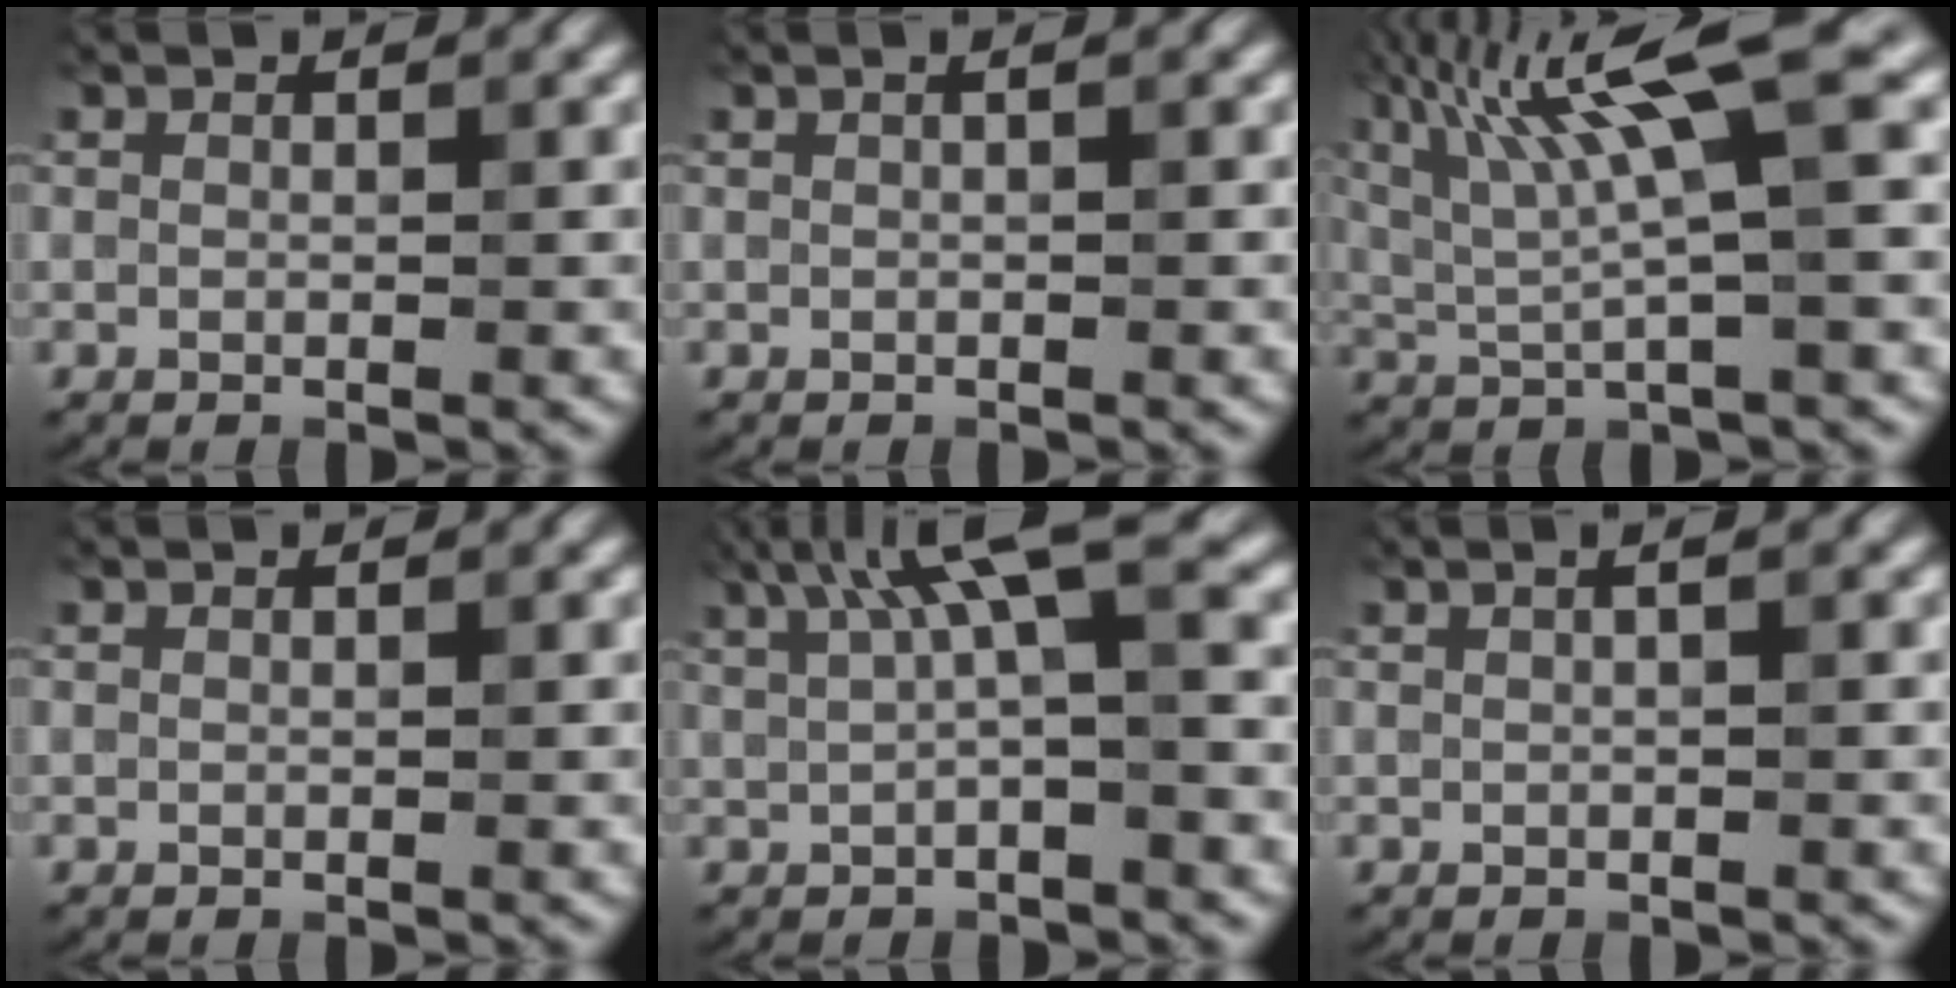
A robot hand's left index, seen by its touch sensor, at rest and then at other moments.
{"total": 1.1, "force": [0.4, 0.3, 0.9], "torque": [-0.005, 0.001, -0.003]}
{"total": 9.8, "force": [3.6, 1.8, 8.9], "torque": [-0.166, 0.021, 0.067]}
{"total": 0.0}
{"total": 6.3, "force": [2.3, 1.2, 5.7], "torque": [-0.097, 0.019, 0.040]}
{"total": 2.2, "force": [0.9, 1.0, 1.8], "torque": [-0.015, 0.016, -0.005]}